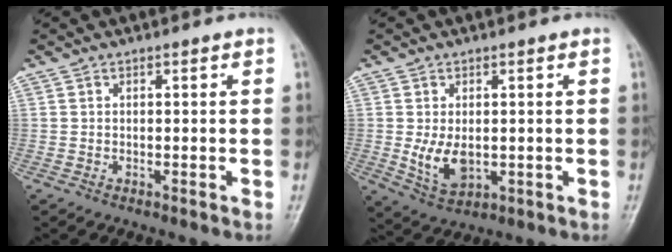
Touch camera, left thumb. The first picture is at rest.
{"total": 6.2, "force": [-0.3, 3.9, 4.8], "torque": [-0.081, -0.015, 0.007]}